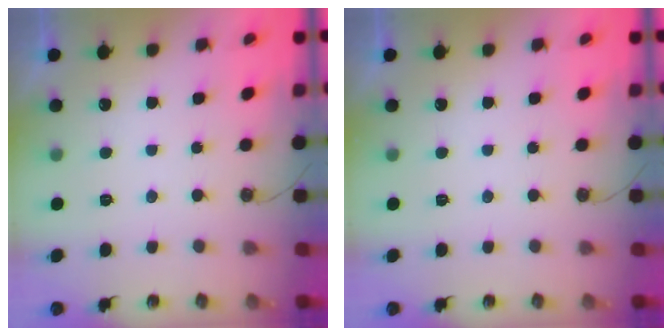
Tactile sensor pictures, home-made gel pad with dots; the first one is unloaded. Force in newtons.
{"total": 0.0}